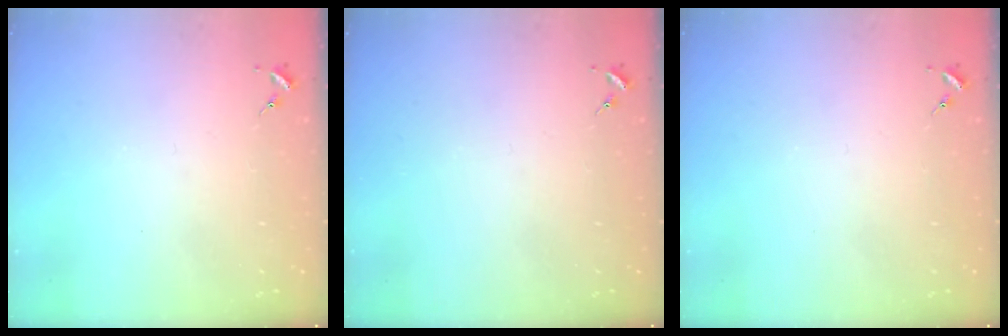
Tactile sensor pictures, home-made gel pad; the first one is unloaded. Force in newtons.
{"total": 0.0}
{"total": 0.0}